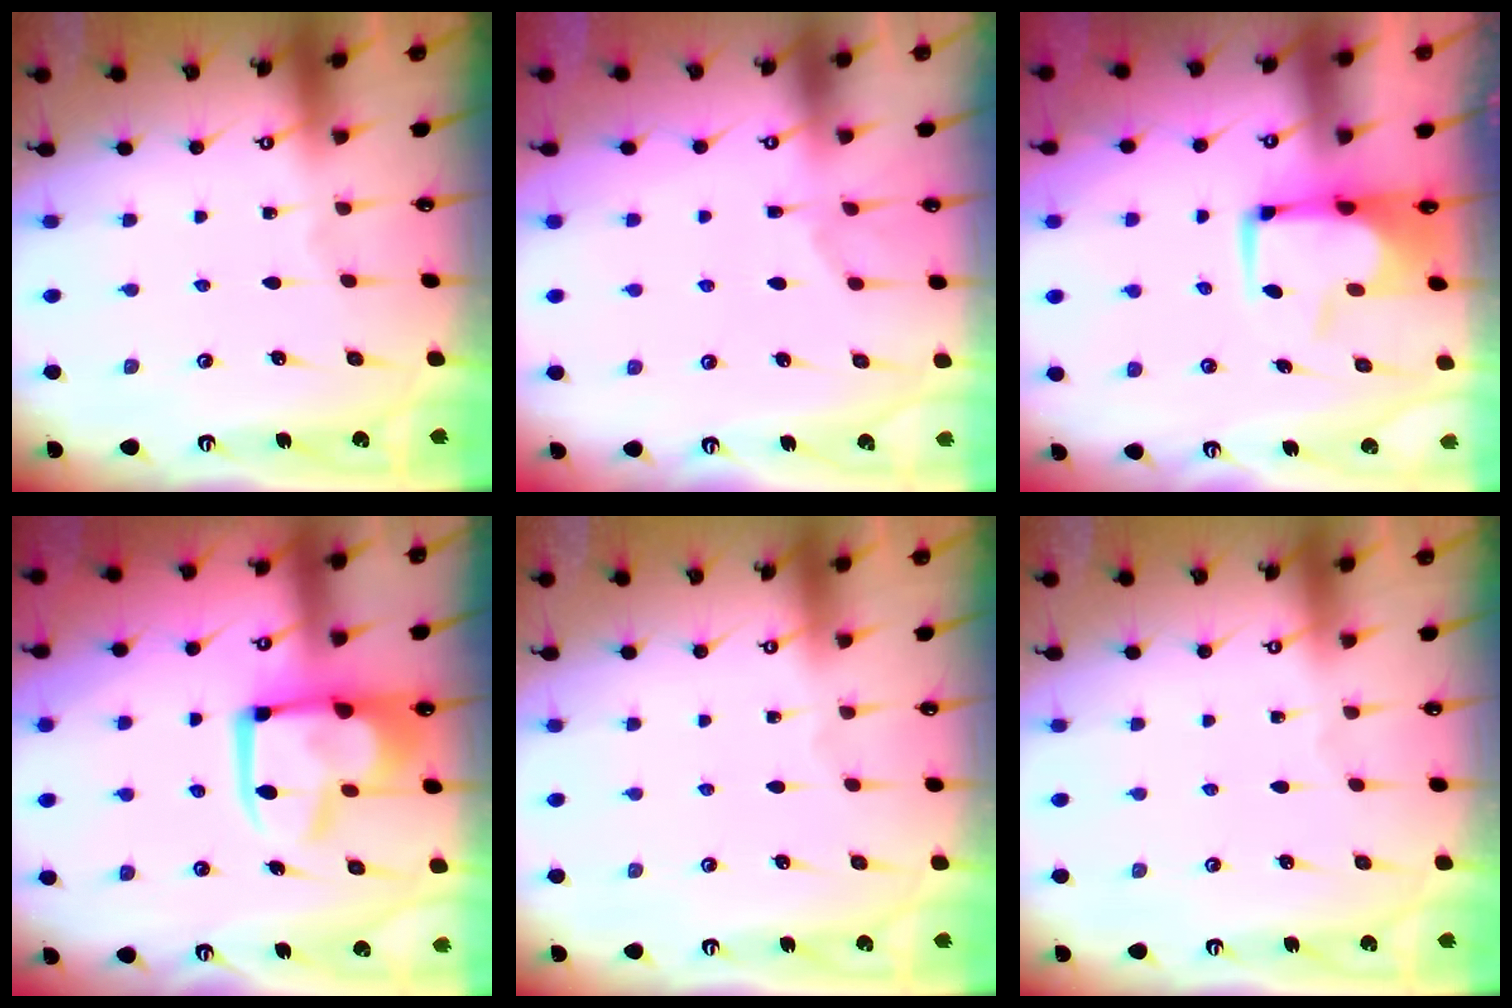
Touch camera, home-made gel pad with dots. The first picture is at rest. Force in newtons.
{"total": 2.3, "press": 2.0, "slide": 1.2}
{"total": 1.0, "press": 0.2, "slide": 1.0}
{"total": 15.0, "press": 14.9, "slide": 1.6}
{"total": 0.0}
{"total": 0.0}